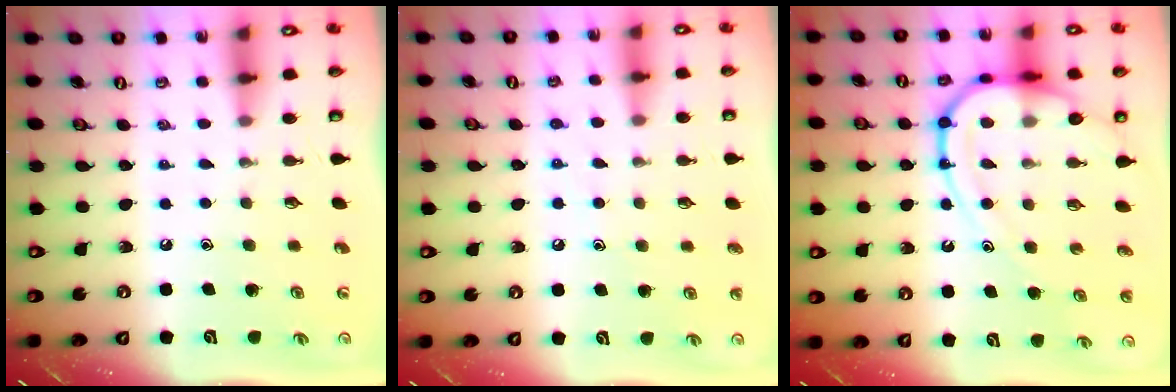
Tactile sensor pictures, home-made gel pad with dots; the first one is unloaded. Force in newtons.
{"total": 6.9, "press": 6.9, "slide": 0.7}
{"total": 14.9, "press": 14.8, "slide": 1.6}